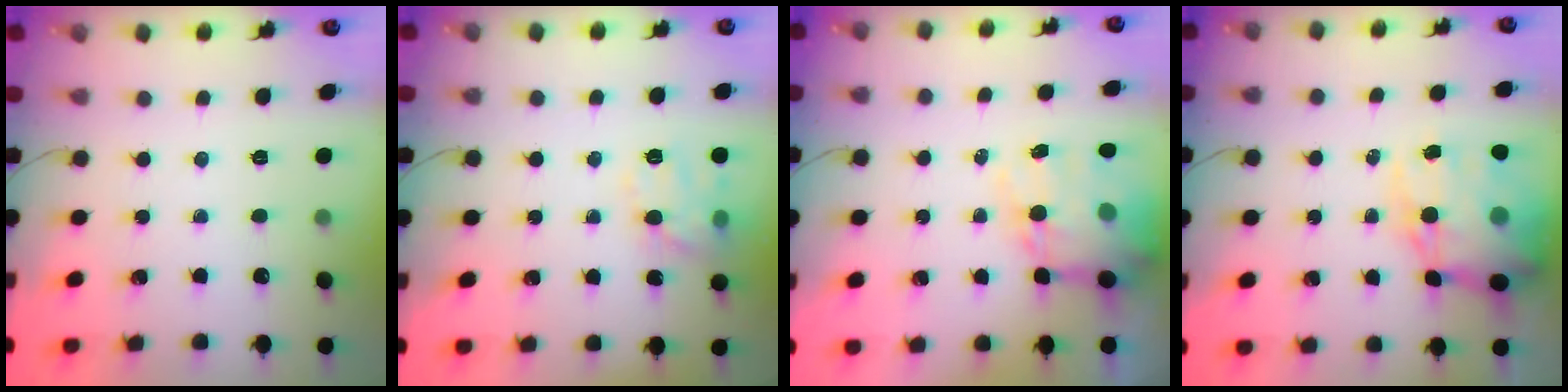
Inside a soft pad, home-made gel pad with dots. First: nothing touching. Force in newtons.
{"total": 11.4, "press": 11.4, "slide": 0.5}
{"total": 15.3, "press": 14.9, "slide": 3.6}
{"total": 20.0, "press": 19.6, "slide": 4.3}